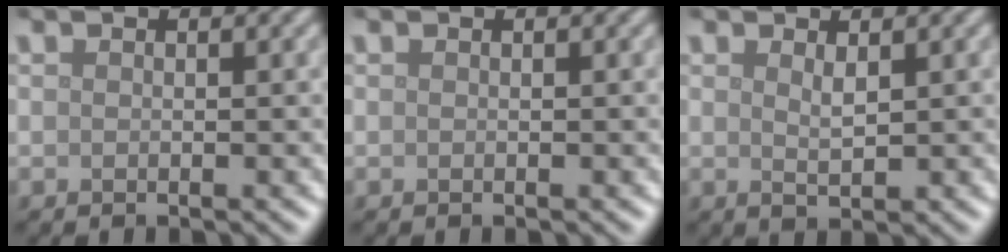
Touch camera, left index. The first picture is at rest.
{"total": 0.0}
{"total": 1.2, "force": [0.7, 0.3, 1.0], "torque": [-0.019, -0.005, 0.014]}